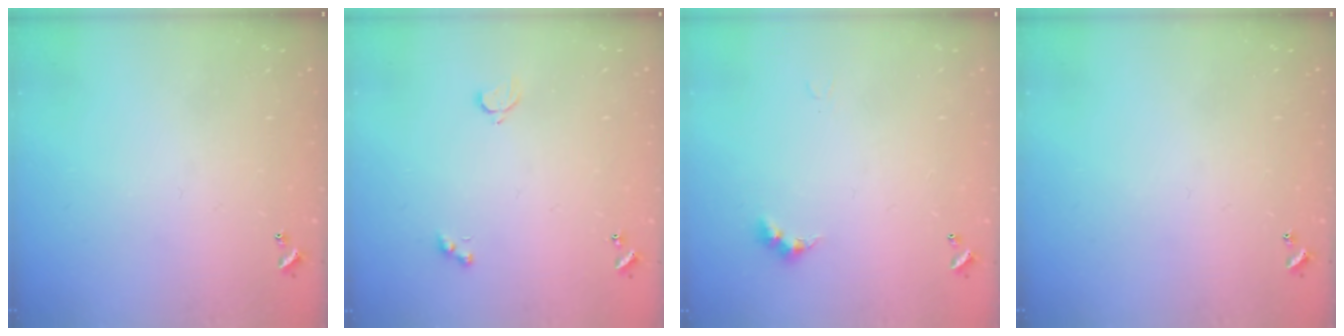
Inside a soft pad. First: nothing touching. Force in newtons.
{"total": 0.9, "press": 0.8, "slide": 0.4}
{"total": 2.8, "press": 2.8, "slide": 0.6}
{"total": 0.0}